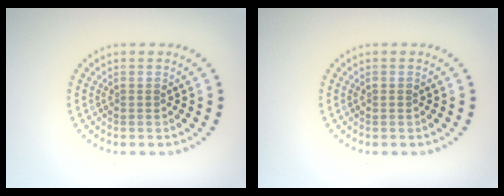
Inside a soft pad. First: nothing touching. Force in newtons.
{"total": 0.6, "press": 0.6, "slide": 0.1}